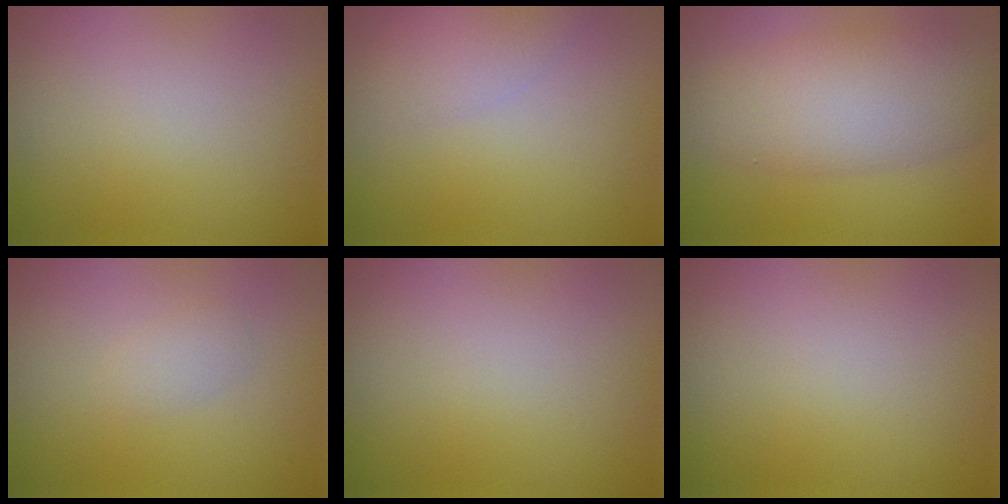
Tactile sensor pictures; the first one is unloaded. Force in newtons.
{"total": 2.8, "press": 2.8, "slide": 0.1}
{"total": 6.3, "press": 6.3, "slide": 0.2}
{"total": 1.1, "press": 1.1, "slide": 0.1}
{"total": 0.0}
{"total": 0.0}